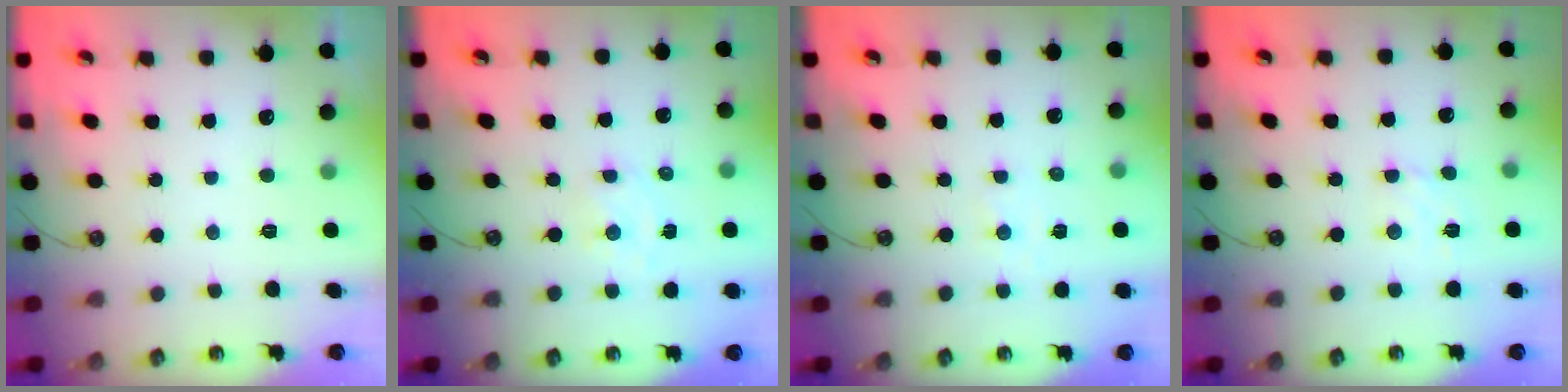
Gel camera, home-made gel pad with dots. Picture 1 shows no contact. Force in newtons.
{"total": 2.6, "press": 2.6, "slide": 0.1}
{"total": 1.1, "press": 1.0, "slide": 0.2}
{"total": 2.9, "press": 2.8, "slide": 0.7}